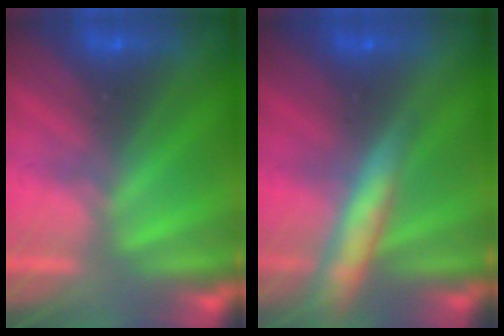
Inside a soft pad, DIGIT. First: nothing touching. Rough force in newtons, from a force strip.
{"total": 8.3}